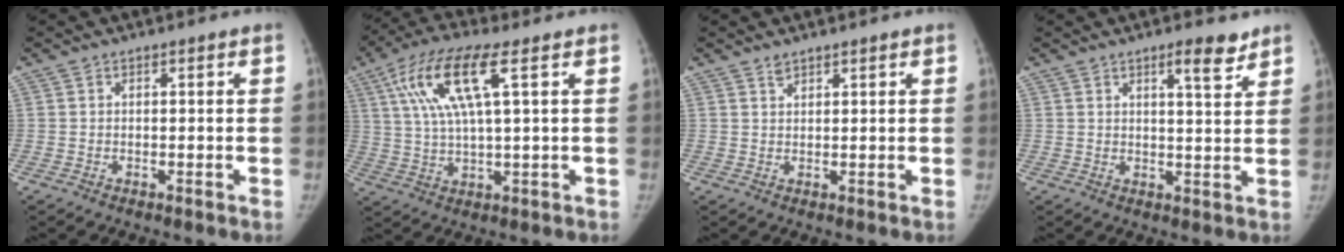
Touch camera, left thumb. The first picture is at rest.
{"total": 12.9, "force": [4.7, 3.0, 11.6], "torque": [-0.254, 0.008, 0.088]}
{"total": 1.2, "force": [1.1, 0.4, 0.3], "torque": [0.004, -0.007, 0.019]}
{"total": 5.1, "force": [3.5, 1.1, 3.5], "torque": [-0.044, -0.025, 0.051]}